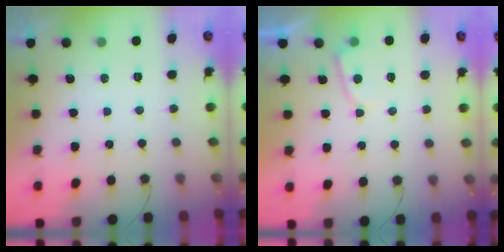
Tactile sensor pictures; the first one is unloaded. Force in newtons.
{"total": 2.8, "press": 2.8, "slide": 0.3}